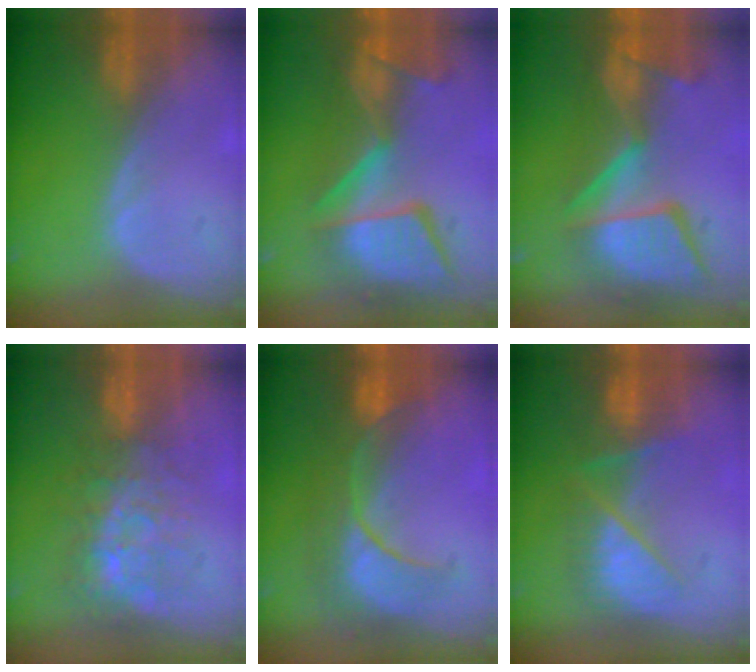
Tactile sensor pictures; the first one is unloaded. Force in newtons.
{"total": 13.1, "press": 11.3, "slide": 6.6}
{"total": 13.7, "press": 11.3, "slide": 7.8}
{"total": 8.9, "press": 7.5, "slide": 4.7}
{"total": 8.2, "press": 8.1, "slide": 0.8}
{"total": 7.3, "press": 7.1, "slide": 1.6}